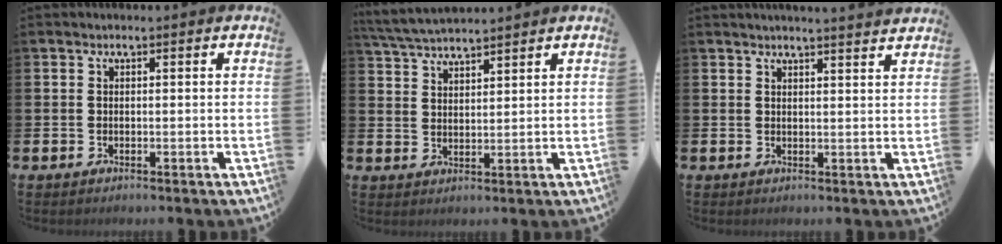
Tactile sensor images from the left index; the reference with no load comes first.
{"total": 4.4, "force": [4.3, 0.1, 0.7], "torque": [-0.033, -0.020, 0.079]}
{"total": 2.7, "force": [2.6, -0.4, 0.1], "torque": [0.004, -0.019, 0.046]}